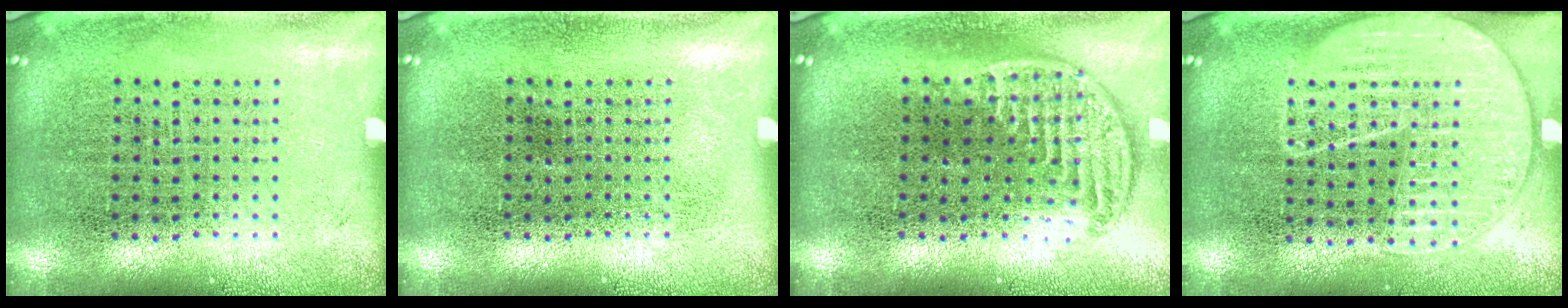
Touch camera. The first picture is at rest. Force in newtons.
{"total": 0.0}
{"total": 1.2, "press": 1.0, "slide": 0.7}
{"total": 1.8, "press": 1.6, "slide": 0.8}